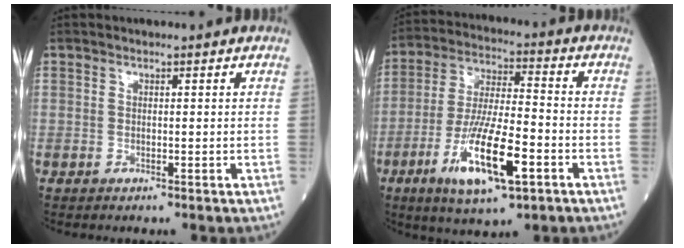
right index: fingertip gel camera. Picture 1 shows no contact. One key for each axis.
{"total": 14.3, "fx": -5.8, "fy": 3.0, "fz": 12.8, "tx": -0.248, "ty": -0.017, "tz": -0.100}